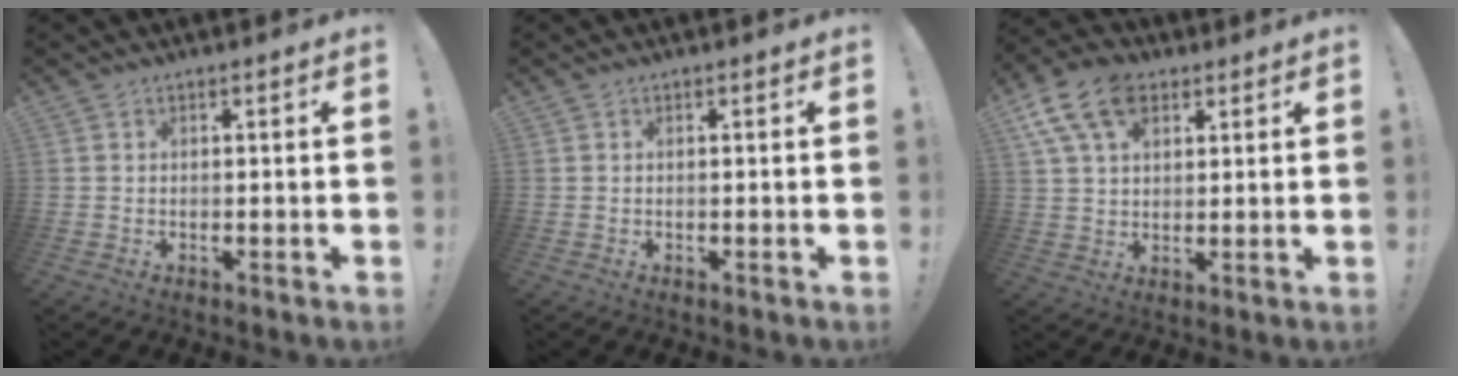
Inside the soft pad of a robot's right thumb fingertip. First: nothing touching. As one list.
[{"total": 0.0}, {"total": 13.2, "force": [6.1, 8.7, 7.9], "torque": [-0.141, -0.014, 0.117]}]